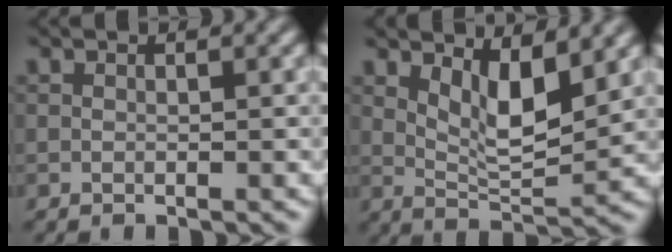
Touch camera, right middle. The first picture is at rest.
{"total": 4.3, "force": [2.1, 1.4, 3.4], "torque": [-0.068, -0.009, 0.050]}